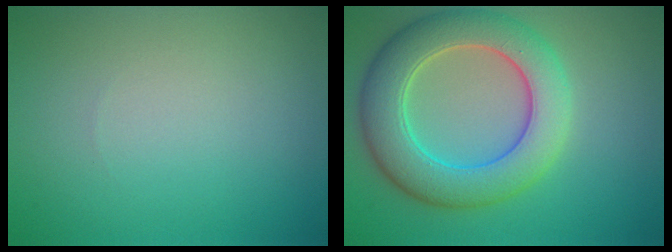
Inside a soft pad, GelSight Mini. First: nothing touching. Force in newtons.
{"total": 7.9, "press": 7.9, "slide": 0.4}